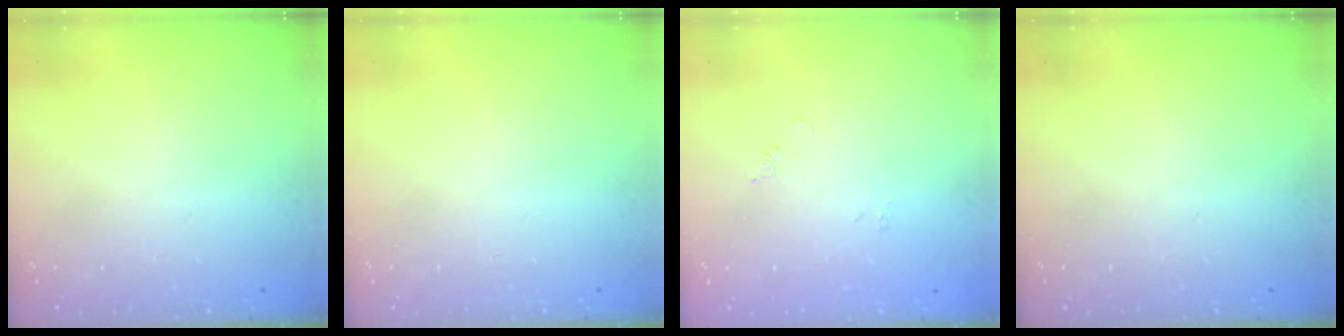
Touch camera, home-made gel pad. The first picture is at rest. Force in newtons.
{"total": 0.0}
{"total": 0.0}
{"total": 0.0}